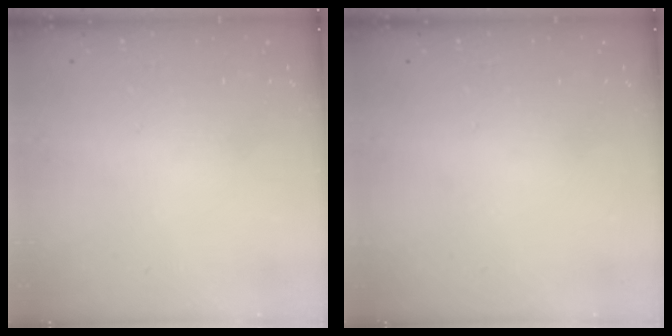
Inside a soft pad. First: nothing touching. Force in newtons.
{"total": 0.0}